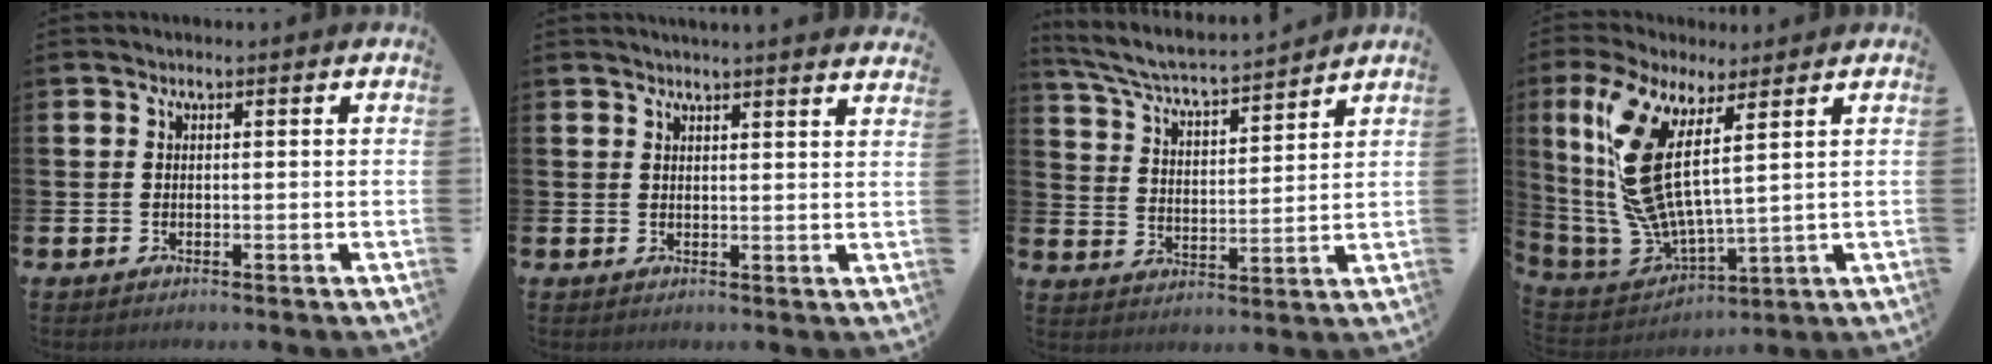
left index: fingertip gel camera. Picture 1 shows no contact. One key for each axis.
{"total": 2.5, "fx": 2.4, "fy": -0.6, "fz": -0.1, "tx": 0.002, "ty": -0.015, "tz": 0.044}
{"total": 5.7, "fx": 5.4, "fy": 0.2, "fz": 1.8, "tx": -0.062, "ty": -0.043, "tz": 0.089}
{"total": 10.7, "fx": 5.2, "fy": 3.3, "fz": 8.7, "tx": -0.216, "ty": -0.042, "tz": 0.090}